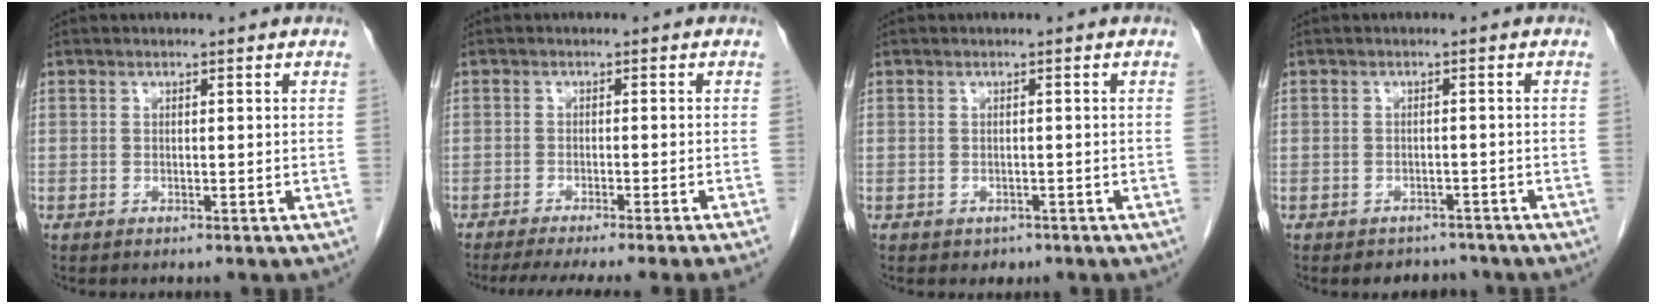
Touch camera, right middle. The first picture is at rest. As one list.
[{"total": 11.2, "force": [-9.6, -1.6, 5.6], "torque": [-0.049, -0.027, -0.133]}, {"total": 1.2, "force": [-0.7, 0.9, 0.3], "torque": [-0.005, 0.002, -0.005]}, {"total": 3.0, "force": [-2.6, 1.5, -0.2], "torque": [0.002, 0.005, -0.036]}]